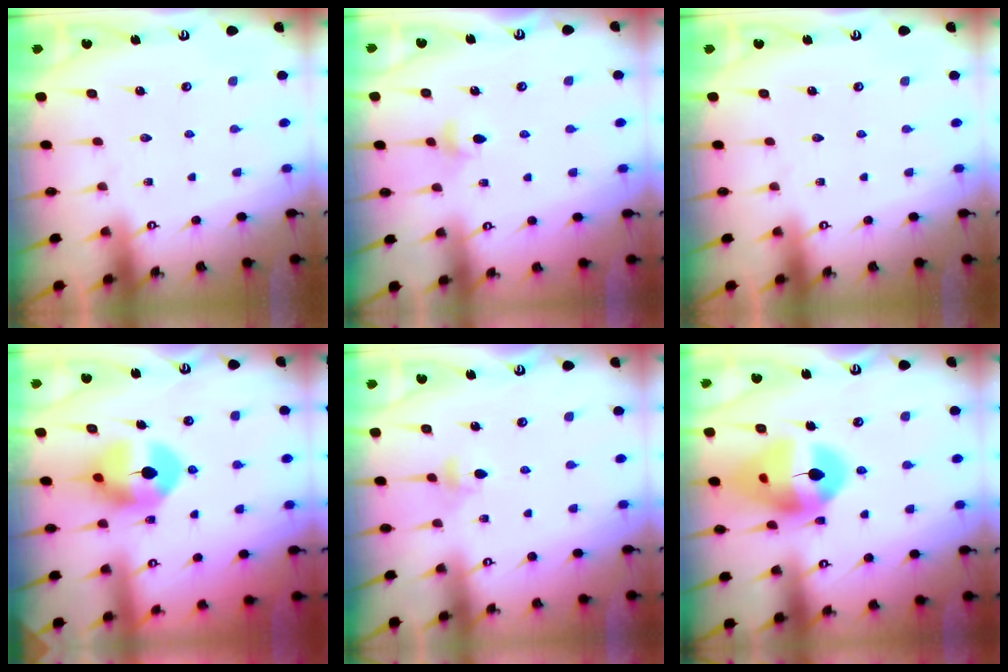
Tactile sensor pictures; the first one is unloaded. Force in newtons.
{"total": 4.6, "press": 4.5, "slide": 0.9}
{"total": 0.0}
{"total": 9.4, "press": 9.4, "slide": 0.7}
{"total": 4.0, "press": 3.9, "slide": 0.8}
{"total": 16.7, "press": 16.6, "slide": 1.8}